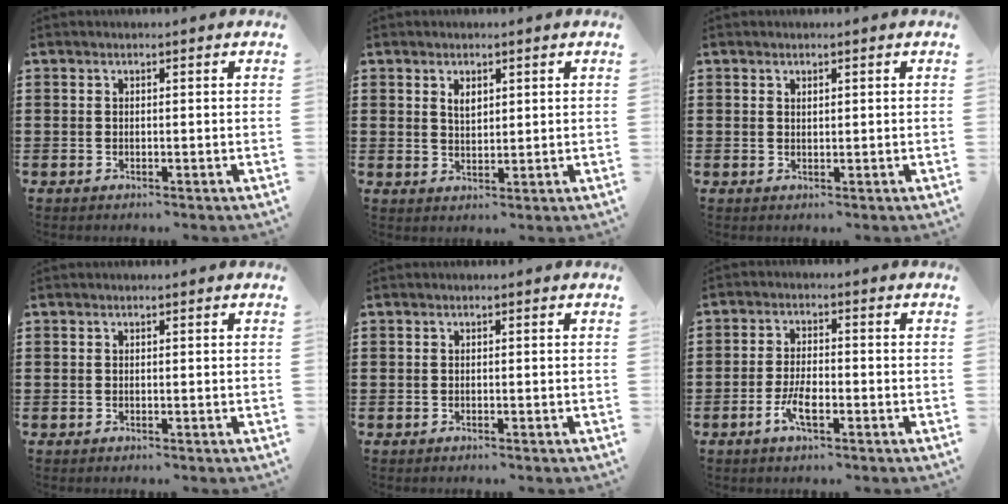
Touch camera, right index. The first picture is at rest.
{"total": 2.1, "force": [1.2, 1.2, 1.3], "torque": [-0.029, 0.004, 0.022]}
{"total": 0.7, "force": [0.5, 0.4, 0.3], "torque": [-0.007, 0.002, 0.009]}
{"total": 0.0}
{"total": 0.0}
{"total": 4.5, "force": [-2.0, 1.5, 3.7], "torque": [-0.082, -0.001, -0.043]}